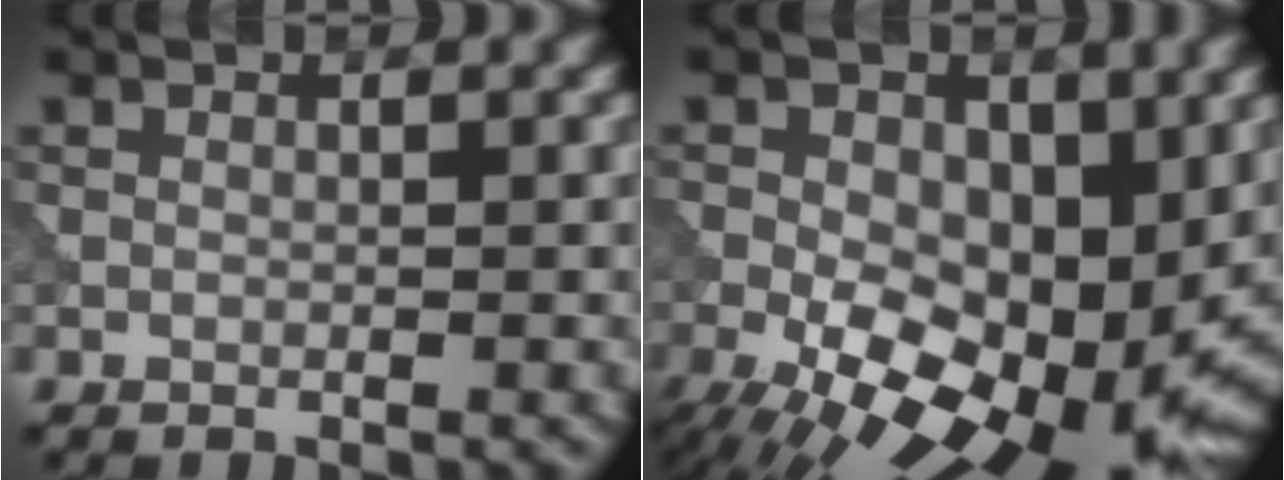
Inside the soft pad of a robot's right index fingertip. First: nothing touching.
{"total": 15.5, "force": [-3.4, 8.5, 12.5], "torque": [-0.191, -0.024, -0.049]}